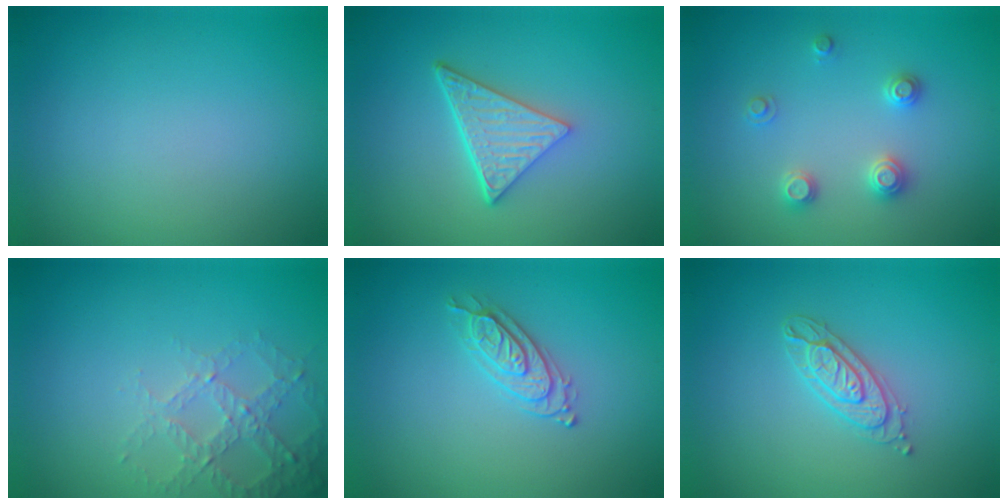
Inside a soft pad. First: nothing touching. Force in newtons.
{"total": 4.8, "press": 3.4, "slide": 3.4}
{"total": 2.3, "press": 2.3, "slide": 0.2}
{"total": 2.8, "press": 2.7, "slide": 0.8}
{"total": 2.2, "press": 2.2, "slide": 0.5}
{"total": 2.3, "press": 2.2, "slide": 0.5}